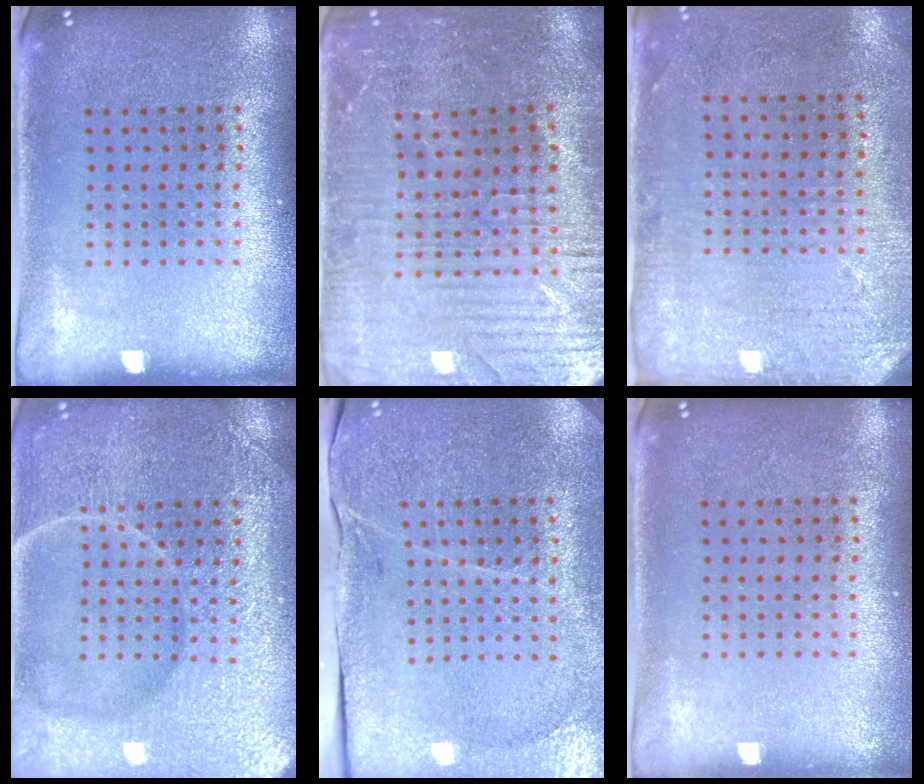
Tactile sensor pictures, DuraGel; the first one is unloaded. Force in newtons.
{"total": 3.1, "press": 3.1, "slide": 0.6}
{"total": 2.9, "press": 2.4, "slide": 1.7}
{"total": 7.5, "press": 7.4, "slide": 1.0}
{"total": 3.4, "press": 3.4, "slide": 0.3}
{"total": 0.0}